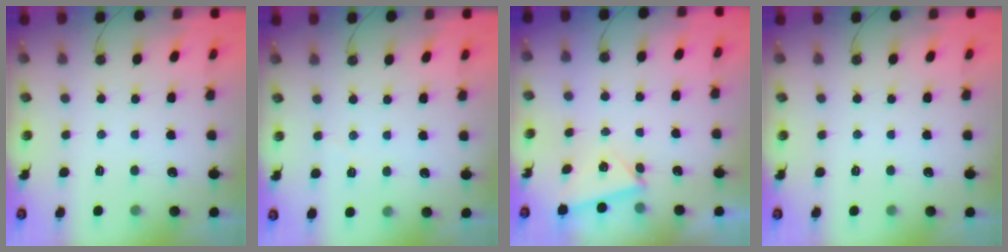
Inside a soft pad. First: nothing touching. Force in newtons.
{"total": 2.6, "press": 2.5, "slide": 0.8}
{"total": 2.7, "press": 2.0, "slide": 1.7}
{"total": 0.0}